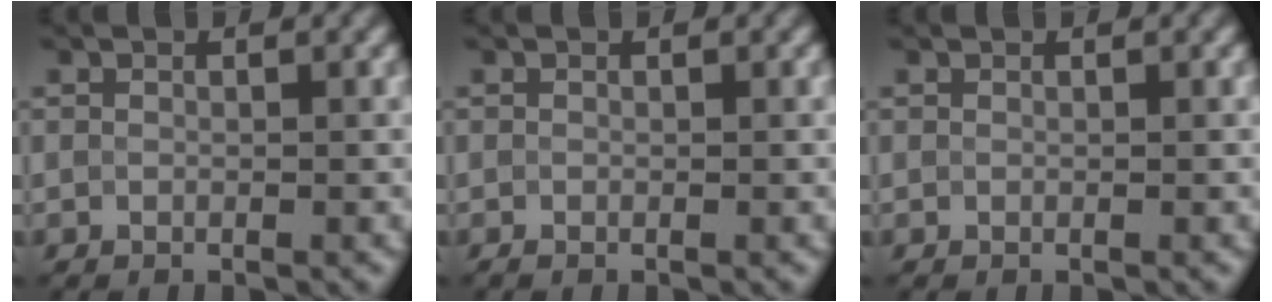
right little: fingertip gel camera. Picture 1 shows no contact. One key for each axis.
{"total": 0.0}
{"total": 0.0}